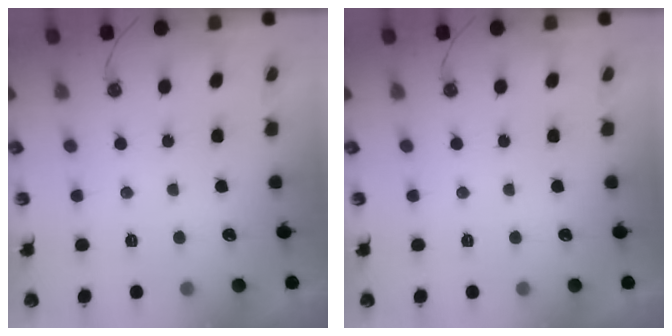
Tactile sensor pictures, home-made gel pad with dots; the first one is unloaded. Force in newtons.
{"total": 0.0}